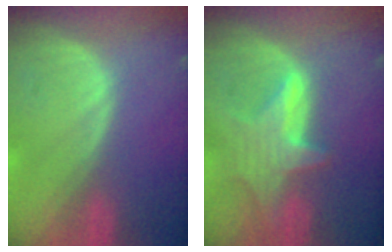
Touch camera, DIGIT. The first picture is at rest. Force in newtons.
{"total": 6.9, "press": 6.4, "slide": 2.6}